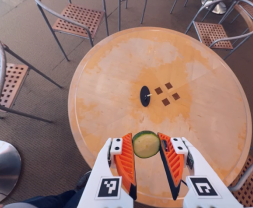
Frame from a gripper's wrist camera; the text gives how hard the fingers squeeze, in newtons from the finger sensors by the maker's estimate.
{"total": 7.9, "left": 7.6, "right": 8.3}